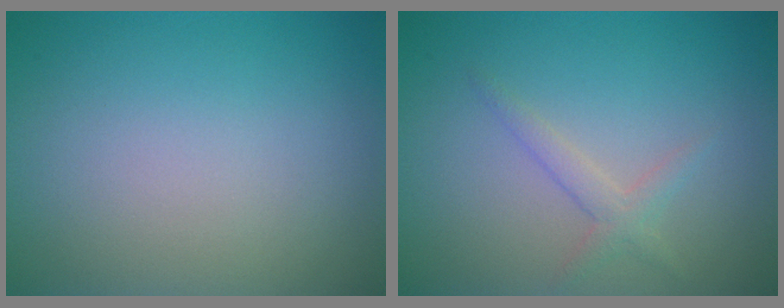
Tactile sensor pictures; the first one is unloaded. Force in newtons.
{"total": 1.6, "press": 1.6, "slide": 0.1}